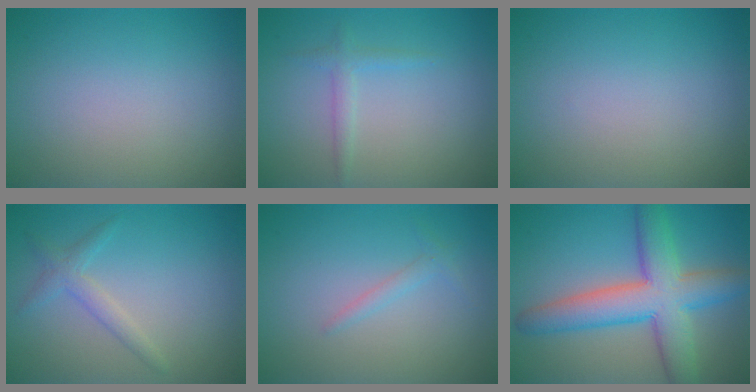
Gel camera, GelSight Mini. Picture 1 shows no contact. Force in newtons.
{"total": 1.3, "press": 1.3, "slide": 0.1}
{"total": 0.0}
{"total": 1.8, "press": 1.8, "slide": 0.0}
{"total": 0.9, "press": 0.9, "slide": 0.1}
{"total": 8.3, "press": 8.3, "slide": 0.5}